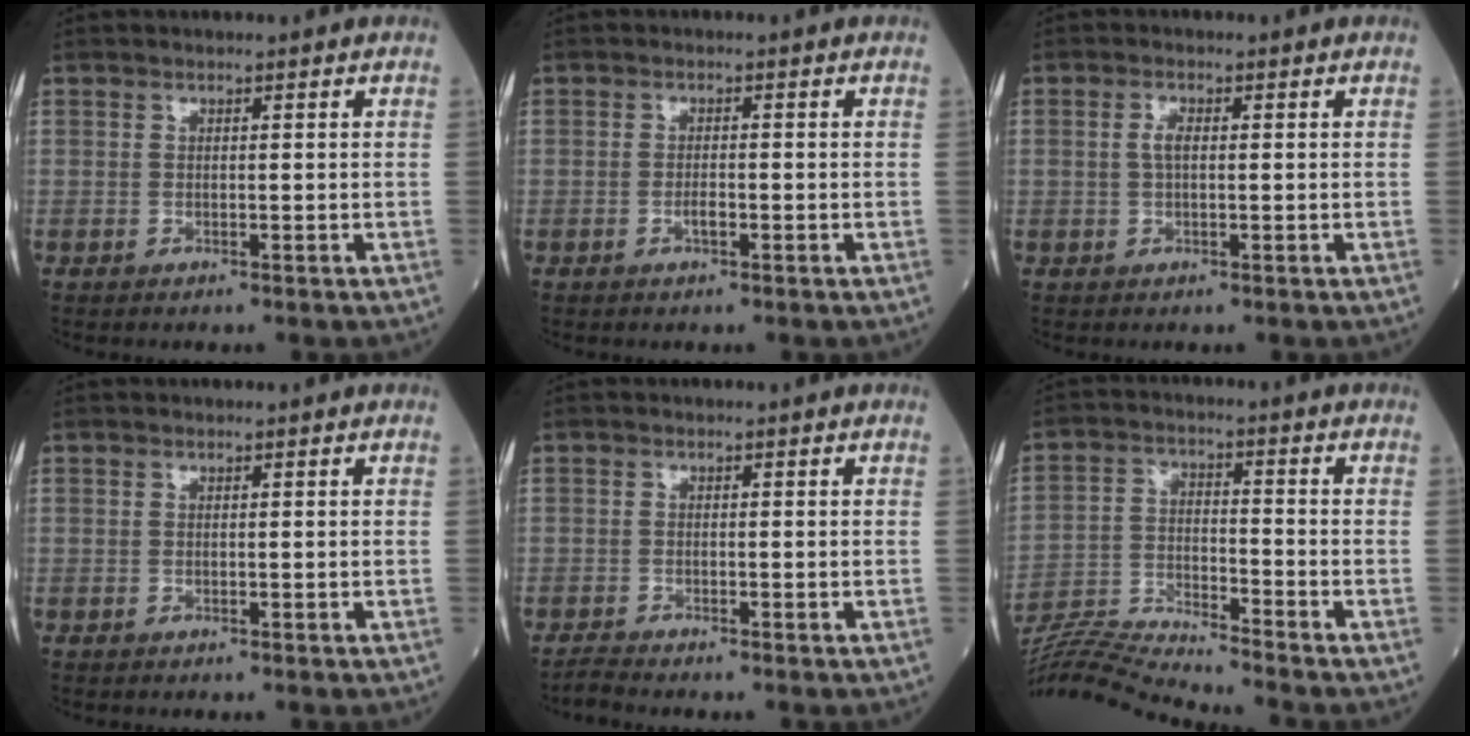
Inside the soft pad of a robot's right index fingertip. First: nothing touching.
{"total": 1.3, "force": [-0.6, 0.3, 1.1], "torque": [-0.022, 0.001, -0.011]}
{"total": 1.8, "force": [0.1, 0.7, 1.7], "torque": [-0.036, 0.003, 0.003]}
{"total": 0.0}
{"total": 1.3, "force": [-1.3, -0.4, 0.1], "torque": [-0.014, -0.010, -0.028]}
{"total": 11.0, "force": [-10.6, -2.5, 1.7], "torque": [-0.036, -0.003, -0.200]}